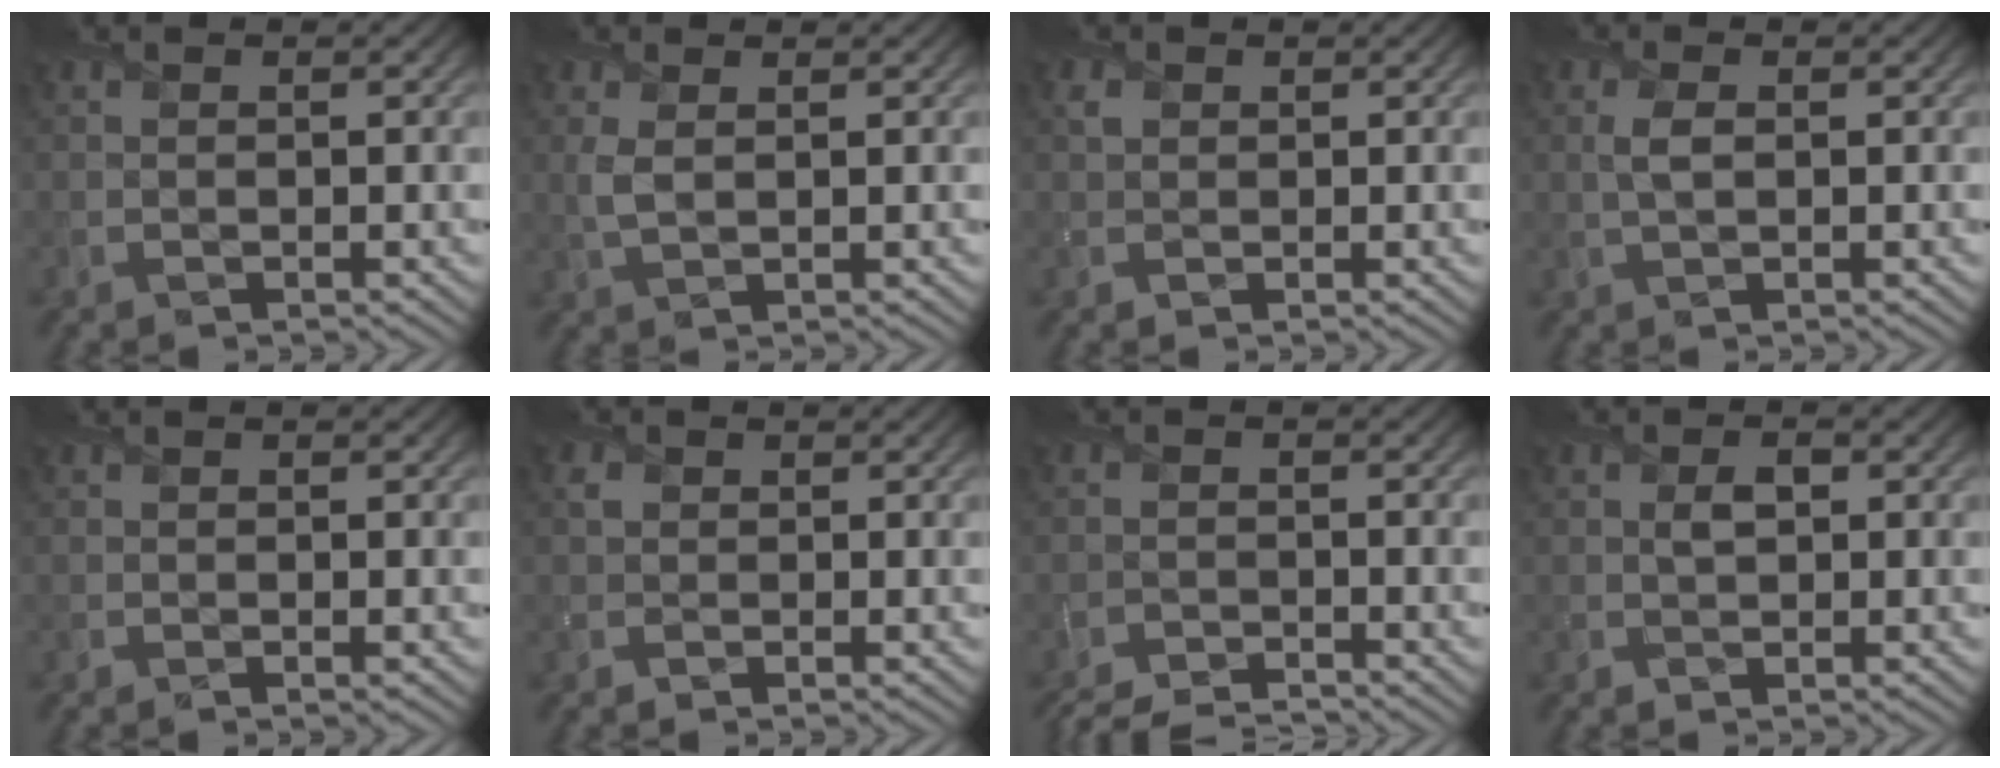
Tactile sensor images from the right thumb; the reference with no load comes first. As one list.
[{"total": 1.9, "force": [0.7, 0.8, 1.6], "torque": [-0.045, 0.000, 0.016]}, {"total": 1.1, "force": [0.6, 0.9, 0.2], "torque": [-0.002, 0.001, 0.010]}, {"total": 1.9, "force": [0.3, 0.8, 1.7], "torque": [-0.040, 0.002, 0.006]}, {"total": 0.8, "force": [-0.1, 0.6, 0.5], "torque": [-0.008, -0.004, 0.000]}, {"total": 1.1, "force": [0.4, 1.1, 0.2], "torque": [-0.001, 0.000, 0.004]}, {"total": 4.7, "force": [-4.4, 0.5, 1.5], "torque": [-0.036, -0.013, -0.085]}, {"total": 2.0, "force": [0.3, 1.3, 1.5], "torque": [-0.028, -0.001, 0.006]}]